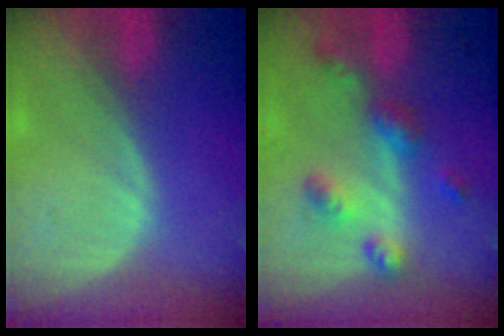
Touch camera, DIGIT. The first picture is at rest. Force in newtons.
{"total": 6.3, "press": 5.6, "slide": 3.0}